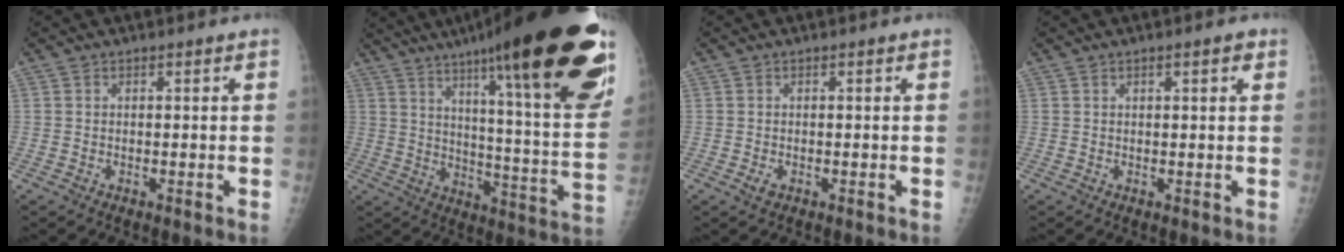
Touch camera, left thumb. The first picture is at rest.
{"total": 33.7, "force": [21.3, 5.0, 25.6], "torque": [-0.294, -0.074, 0.306]}
{"total": 1.0, "force": [-0.5, 0.6, 0.6], "torque": [-0.011, -0.002, -0.007]}
{"total": 1.9, "force": [0.9, 0.6, 1.5], "torque": [-0.017, 0.000, 0.011]}